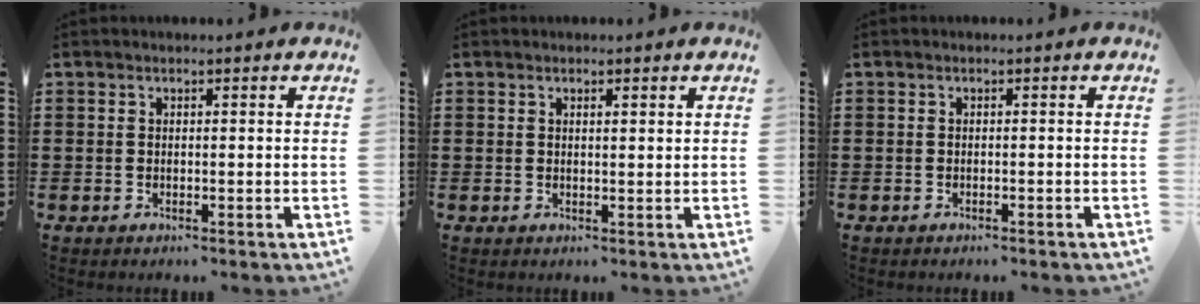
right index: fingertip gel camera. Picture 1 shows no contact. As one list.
[{"total": 0.8, "force": [0.4, 0.2, 0.6], "torque": [-0.012, 0.002, 0.008]}, {"total": 0.5, "force": [-0.5, 0.0, 0.1], "torque": [-0.004, -0.004, -0.010]}]